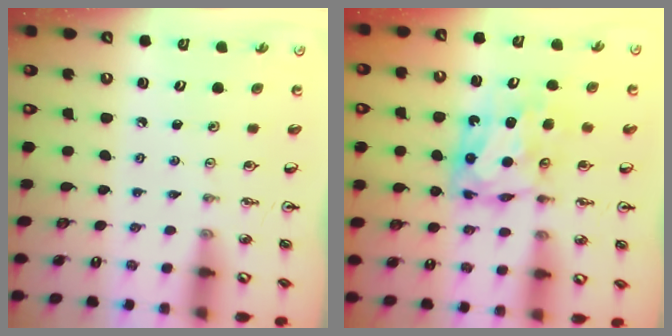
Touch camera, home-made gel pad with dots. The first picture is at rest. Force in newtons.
{"total": 7.8, "press": 7.7, "slide": 0.7}